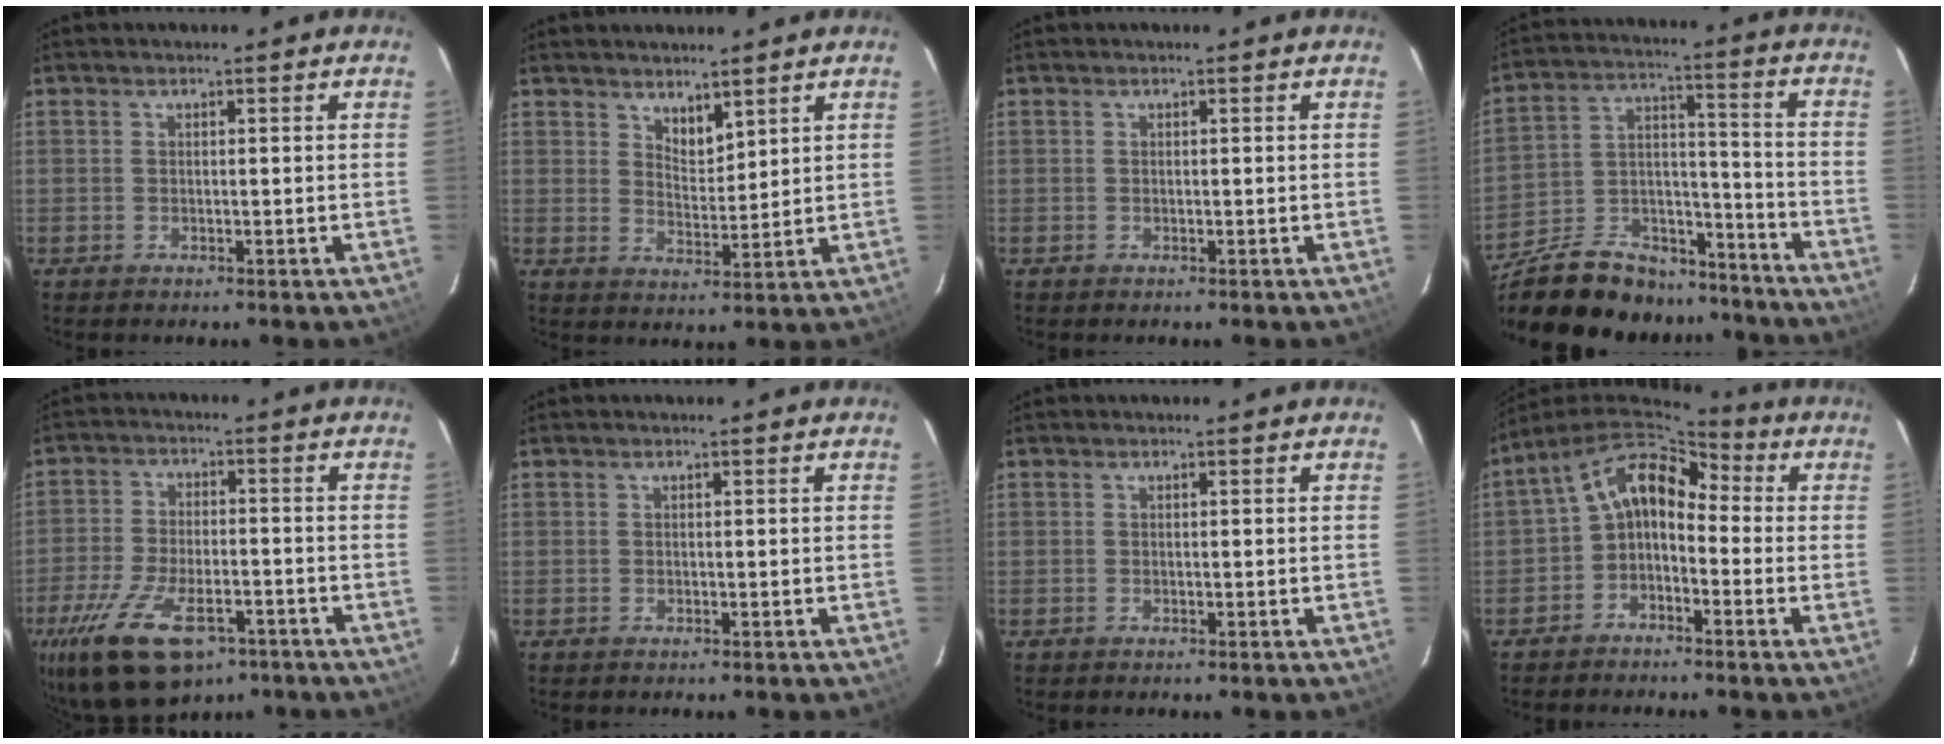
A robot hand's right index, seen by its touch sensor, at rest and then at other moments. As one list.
[{"total": 1.6, "force": [1.0, 0.6, 1.0], "torque": [-0.017, 0.001, 0.019]}, {"total": 0.0}, {"total": 26.6, "force": [-21.1, 11.8, 11.3], "torque": [-0.235, 0.034, -0.311]}, {"total": 17.7, "force": [-10.6, 8.2, 11.5], "torque": [-0.246, -0.036, -0.176]}, {"total": 0.0}, {"total": 0.0}, {"total": 8.3, "force": [-1.3, 5.8, 5.8], "torque": [-0.117, 0.030, -0.038]}]